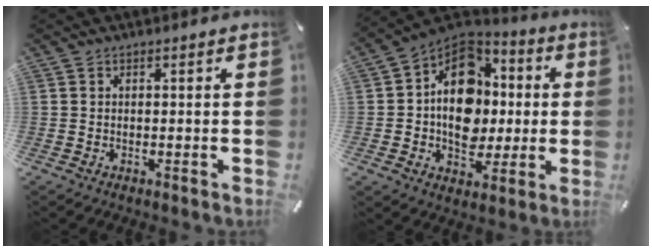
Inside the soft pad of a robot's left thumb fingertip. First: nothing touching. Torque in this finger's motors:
{"motor_torque": [2.47, 2.54, 0.92, -0.63, 0.58]}